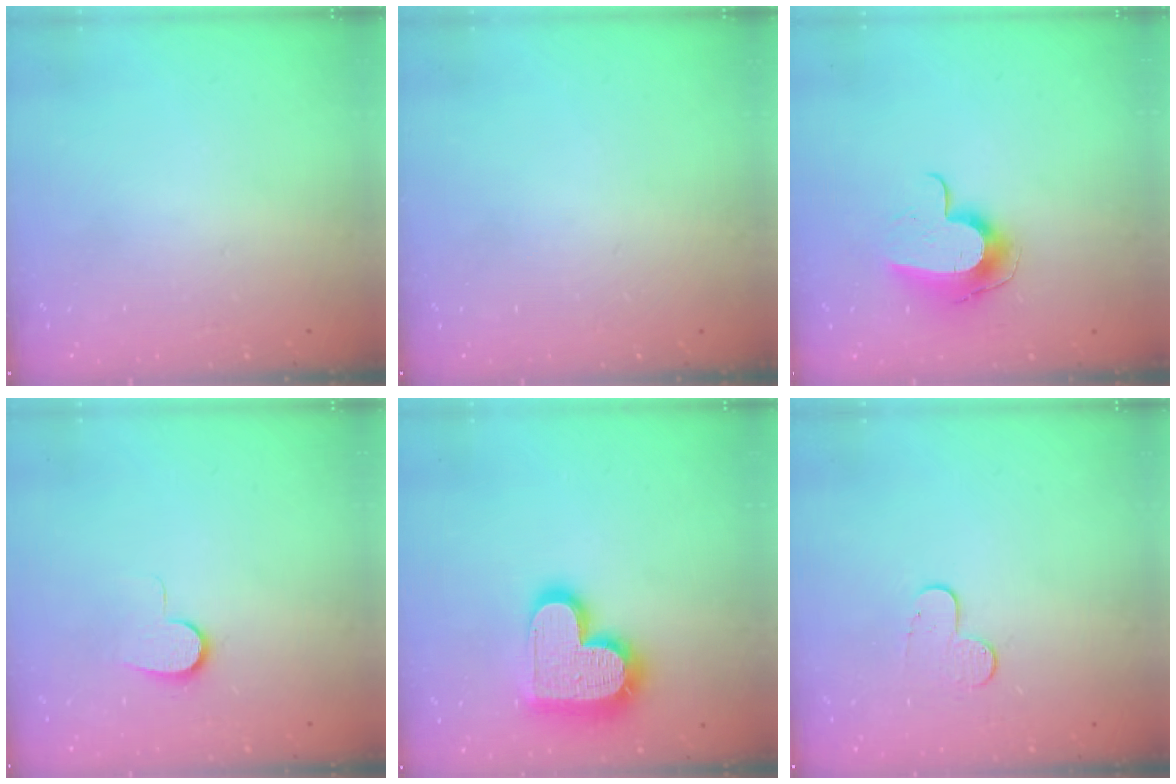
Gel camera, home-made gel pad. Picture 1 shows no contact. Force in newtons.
{"total": 0.0}
{"total": 10.0, "press": 10.0, "slide": 0.3}
{"total": 8.0, "press": 7.9, "slide": 0.7}
{"total": 18.9, "press": 18.9, "slide": 1.3}
{"total": 6.4, "press": 6.4, "slide": 0.5}